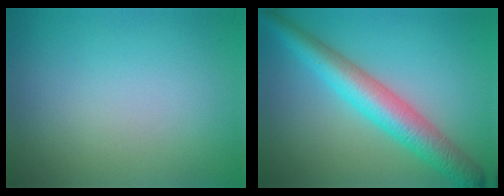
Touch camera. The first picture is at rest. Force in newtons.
{"total": 6.1, "press": 6.1, "slide": 0.1}